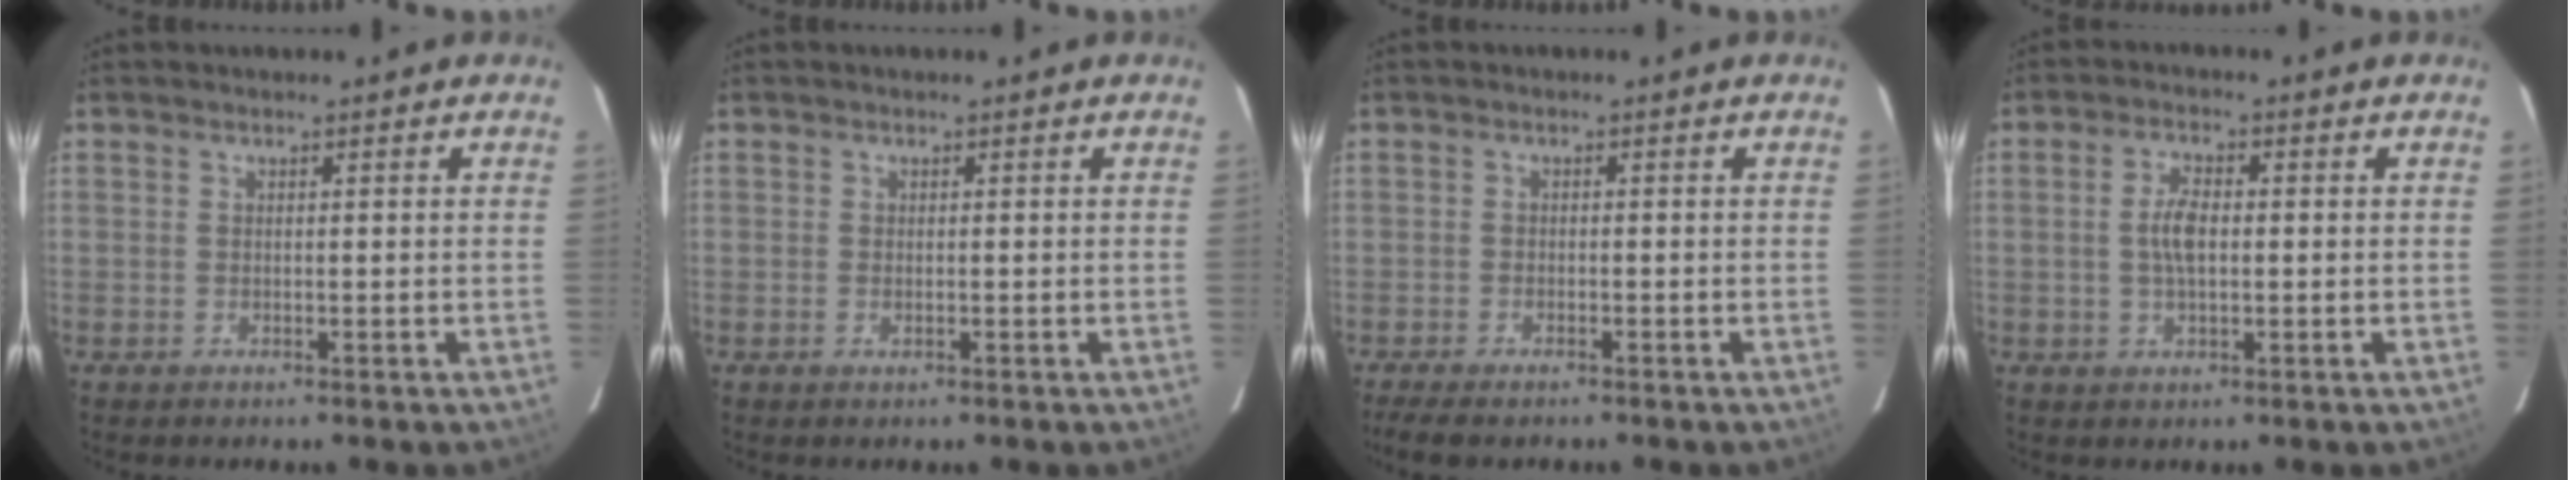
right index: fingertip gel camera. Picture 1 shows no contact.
{"total": 0.6, "force": [-0.1, 0.4, 0.4], "torque": [-0.009, 0.000, -0.002]}
{"total": 5.3, "force": [-4.4, 1.3, 2.7], "torque": [-0.071, -0.024, -0.079]}
{"total": 4.4, "force": [0.0, 2.0, 4.0], "torque": [-0.079, 0.005, 0.001]}